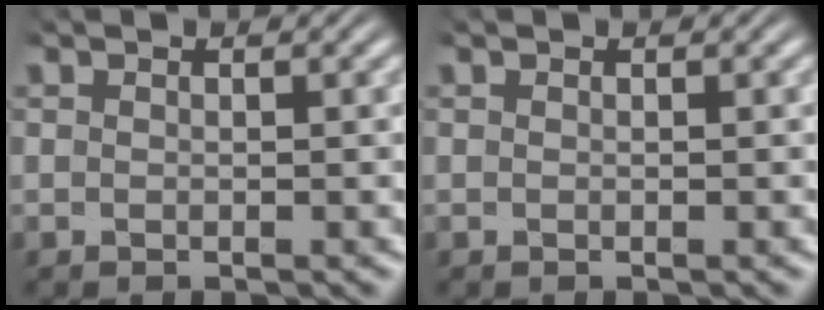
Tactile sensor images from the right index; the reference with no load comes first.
{"total": 0.0}